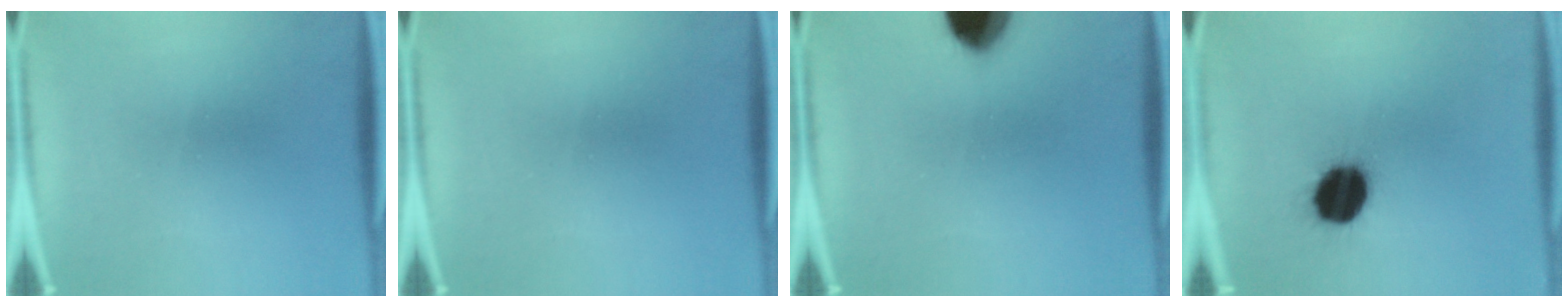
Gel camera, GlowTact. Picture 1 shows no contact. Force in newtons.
{"total": 0.0}
{"total": 14.7}
{"total": 14.7}